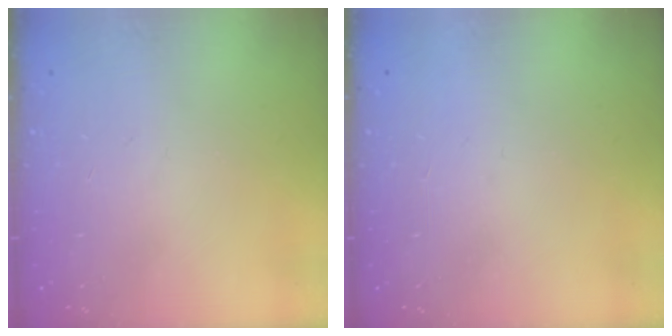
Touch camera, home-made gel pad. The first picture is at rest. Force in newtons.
{"total": 1.5, "press": 1.5, "slide": 0.1}